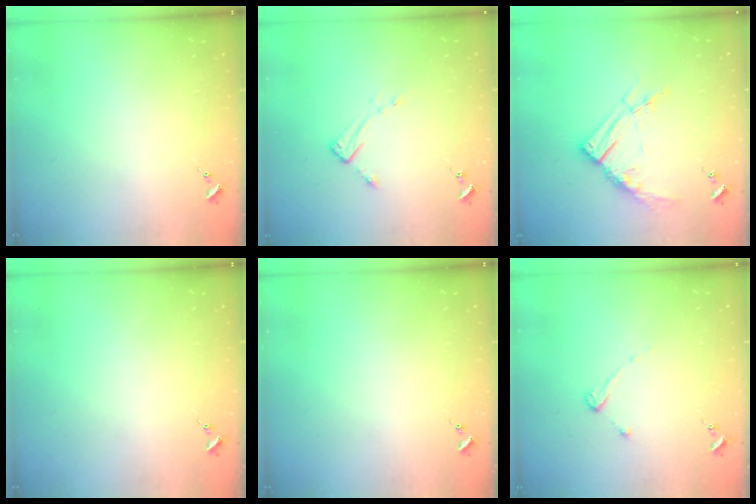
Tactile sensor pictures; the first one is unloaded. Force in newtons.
{"total": 4.4, "press": 4.4, "slide": 0.3}
{"total": 12.1, "press": 12.0, "slide": 1.2}
{"total": 0.0}
{"total": 0.0}
{"total": 2.6, "press": 2.6, "slide": 0.4}